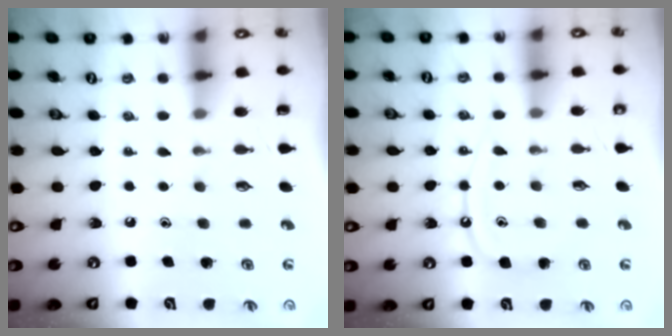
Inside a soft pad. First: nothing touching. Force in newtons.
{"total": 8.9, "press": 8.9, "slide": 0.9}